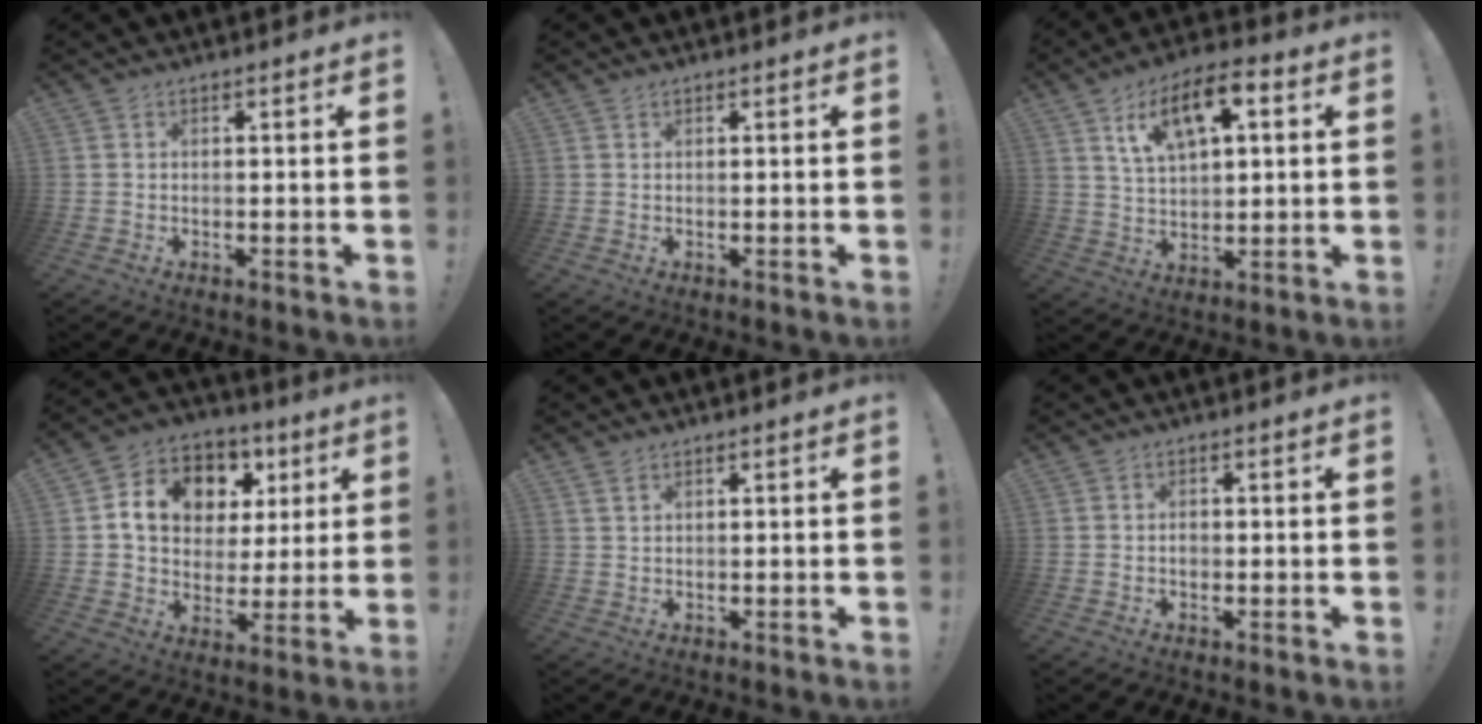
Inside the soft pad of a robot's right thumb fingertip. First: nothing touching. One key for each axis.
{"total": 0.0}
{"total": 13.1, "fx": 5.9, "fy": 6.4, "fz": 9.8, "tx": -0.154, "ty": -0.007, "tz": 0.103}
{"total": 13.6, "fx": 5.1, "fy": 10.6, "fz": 6.9, "tx": -0.100, "ty": -0.020, "tz": 0.098}
{"total": 1.8, "fx": 1.2, "fy": 0.8, "fz": 1.1, "tx": -0.023, "ty": -0.001, "tz": 0.023}
{"total": 1.4, "fx": -0.6, "fy": 1.1, "fz": 0.6, "tx": -0.010, "ty": 0.002, "tz": -0.013}